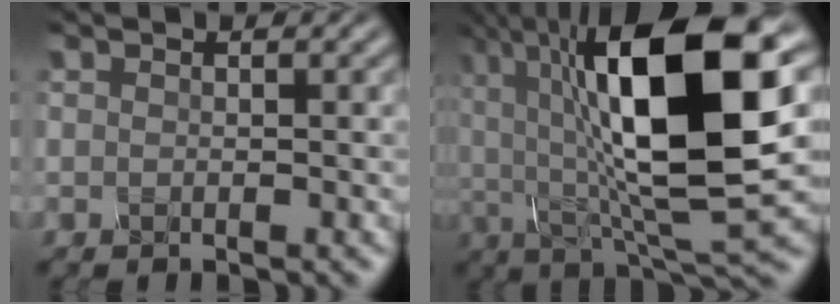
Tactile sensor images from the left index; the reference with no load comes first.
{"total": 16.1, "force": [3.6, 5.4, 14.7], "torque": [-0.251, 0.001, 0.048]}